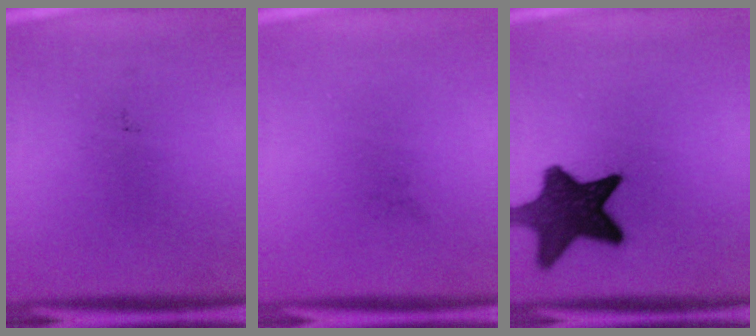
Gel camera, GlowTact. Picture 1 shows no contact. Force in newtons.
{"total": 0.0}
{"total": 12.4}